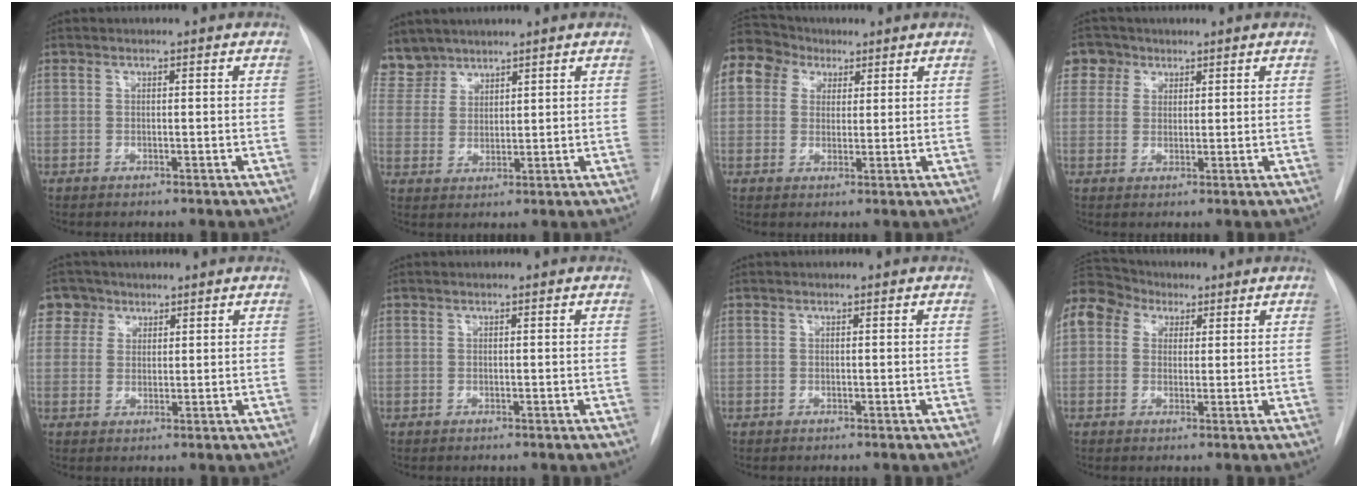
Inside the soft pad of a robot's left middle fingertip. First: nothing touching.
{"total": 6.3, "force": [5.7, 2.8, -0.3], "torque": [0.010, 0.006, 0.119]}
{"total": 14.4, "force": [6.8, 11.9, 4.4], "torque": [-0.153, 0.071, 0.134]}
{"total": 3.9, "force": [2.2, 3.3, 0.2], "torque": [0.003, 0.010, 0.037]}
{"total": 4.1, "force": [2.5, 3.3, -0.1], "torque": [0.008, 0.009, 0.044]}
{"total": 0.0}
{"total": 0.0}
{"total": 18.8, "force": [8.5, 14.8, 8.0], "torque": [-0.259, 0.103, 0.164]}